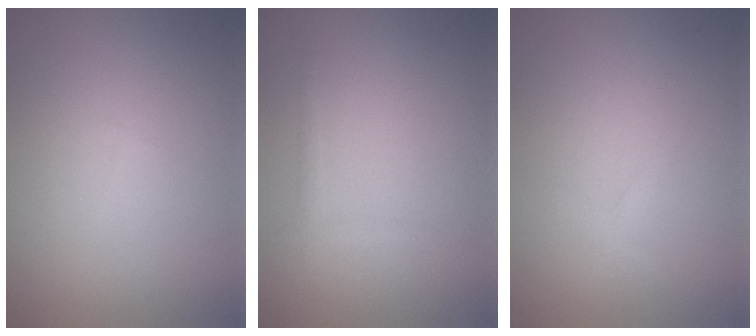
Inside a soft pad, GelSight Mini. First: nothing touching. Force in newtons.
{"total": 0.9, "press": 0.9, "slide": 0.0}
{"total": 0.8, "press": 0.8, "slide": 0.0}